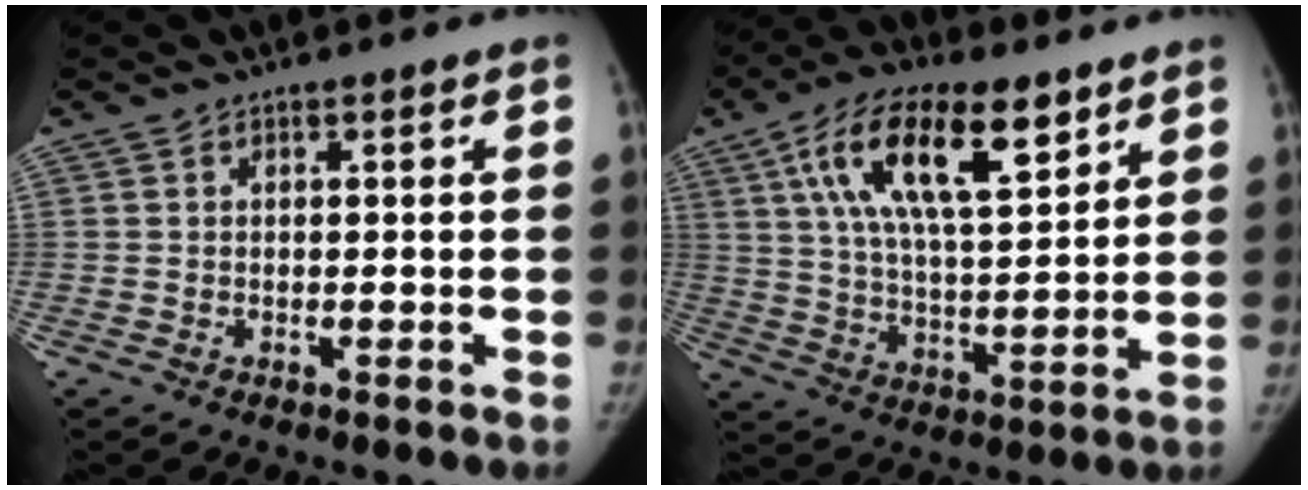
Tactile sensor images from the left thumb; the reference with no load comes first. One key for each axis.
{"total": 19.0, "fx": 9.4, "fy": 7.7, "fz": 14.6, "tx": -0.234, "ty": -0.021, "tz": 0.164}